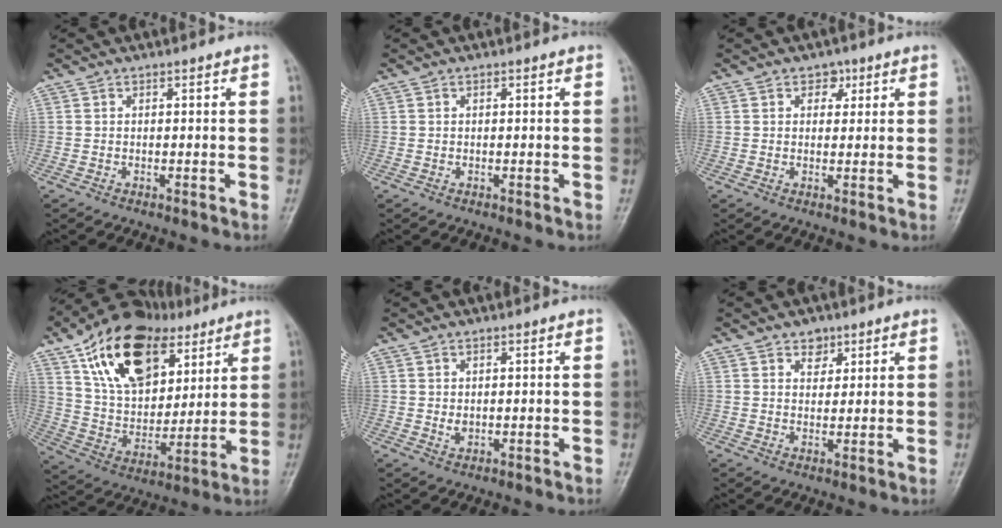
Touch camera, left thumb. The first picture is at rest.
{"total": 0.0}
{"total": 2.9, "force": [1.4, 2.2, 1.2], "torque": [0.006, -0.003, 0.015]}
{"total": 23.0, "force": [11.5, 14.1, 14.1], "torque": [-0.207, -0.022, 0.201]}
{"total": 1.7, "force": [0.3, 1.2, 1.2], "torque": [-0.019, -0.004, 0.009]}
{"total": 3.4, "force": [2.1, 2.5, 1.2], "torque": [0.003, -0.013, 0.032]}